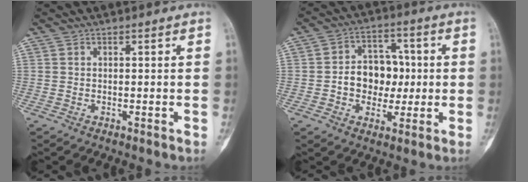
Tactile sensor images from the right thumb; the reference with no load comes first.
{"total": 10.2, "force": [-0.5, 8.0, 6.3], "torque": [-0.048, 0.026, -0.009]}